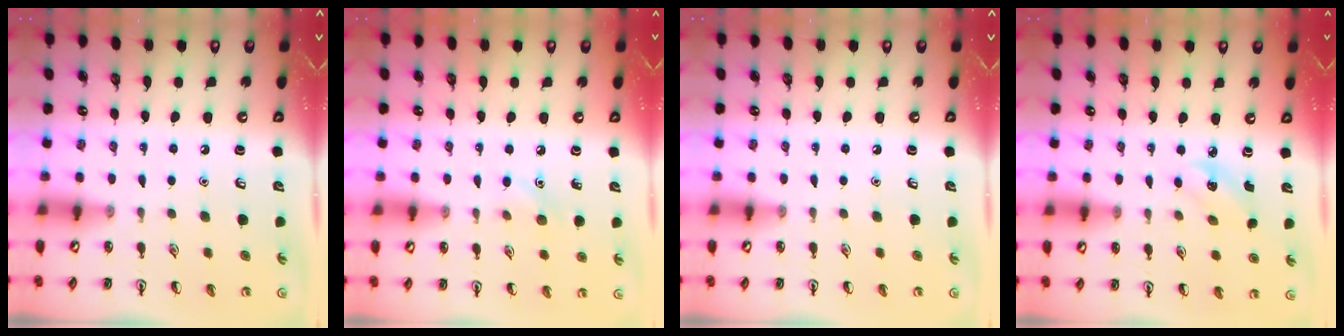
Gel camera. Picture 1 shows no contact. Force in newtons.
{"total": 4.9, "press": 4.6, "slide": 1.5}
{"total": 0.0}
{"total": 2.7, "press": 2.6, "slide": 0.9}